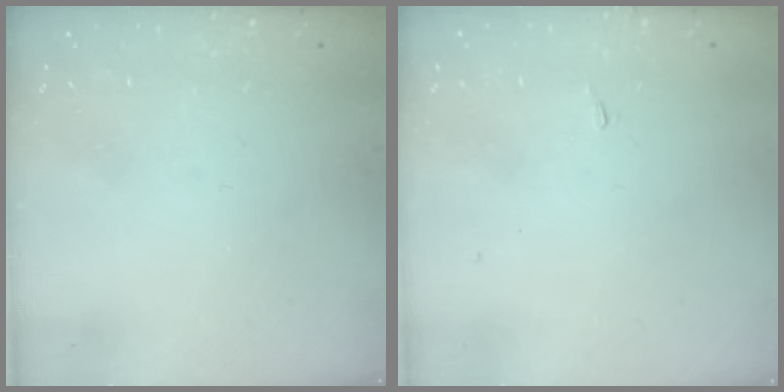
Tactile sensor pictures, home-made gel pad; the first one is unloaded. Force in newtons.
{"total": 1.4, "press": 1.3, "slide": 0.4}